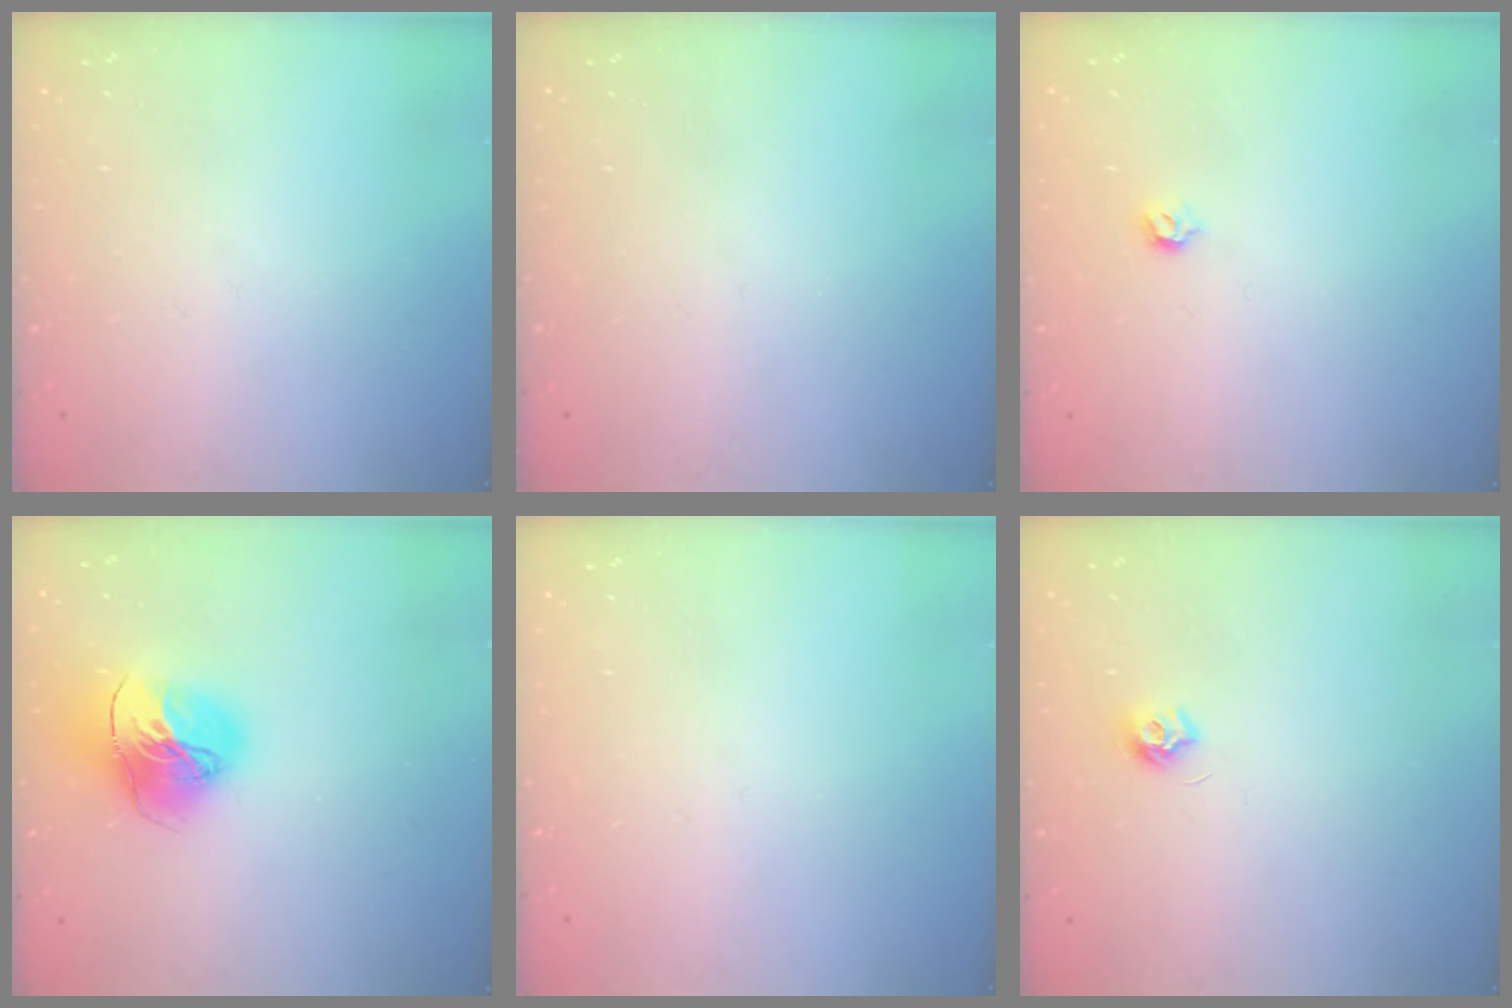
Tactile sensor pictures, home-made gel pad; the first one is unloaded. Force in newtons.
{"total": 0.0}
{"total": 3.1, "press": 3.0, "slide": 0.8}
{"total": 16.2, "press": 16.1, "slide": 1.6}
{"total": 0.0}
{"total": 6.4, "press": 6.3, "slide": 0.6}